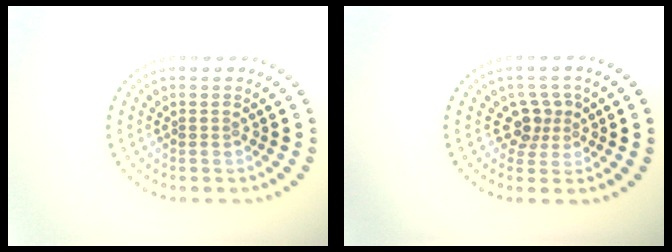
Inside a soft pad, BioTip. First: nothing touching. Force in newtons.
{"total": 2.4, "press": 1.8, "slide": 1.6}